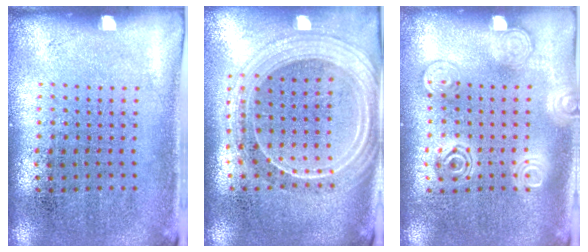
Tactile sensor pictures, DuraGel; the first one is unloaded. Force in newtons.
{"total": 2.3, "press": 2.0, "slide": 1.1}
{"total": 2.7, "press": 2.7, "slide": 0.4}